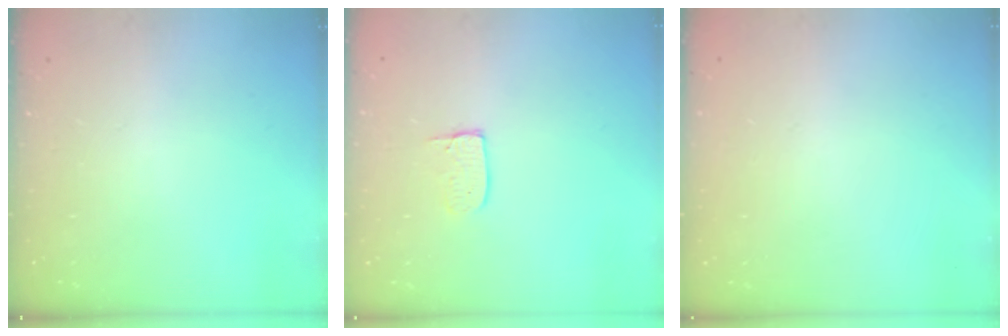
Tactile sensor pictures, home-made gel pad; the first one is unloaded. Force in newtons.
{"total": 4.3, "press": 4.3, "slide": 0.3}
{"total": 0.0}